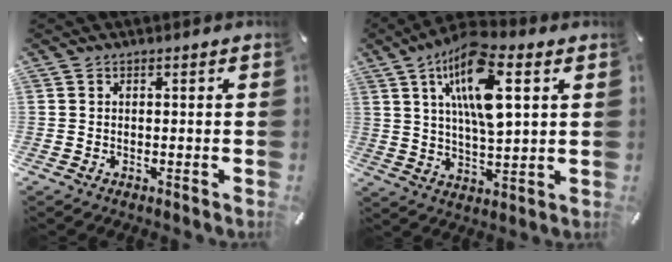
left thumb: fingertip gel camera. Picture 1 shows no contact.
{"total": 15.0, "force": [6.3, 5.6, 12.3], "torque": [-0.240, -0.013, 0.103]}